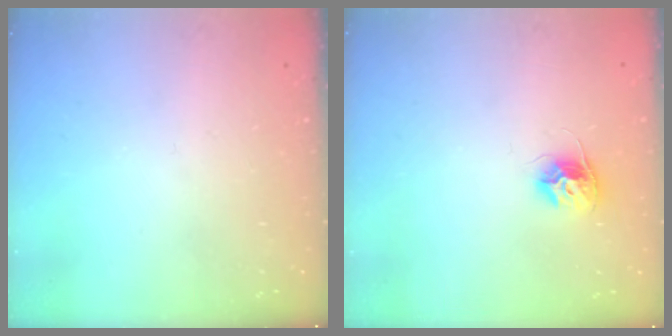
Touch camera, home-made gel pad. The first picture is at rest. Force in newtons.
{"total": 9.1, "press": 9.1, "slide": 0.4}